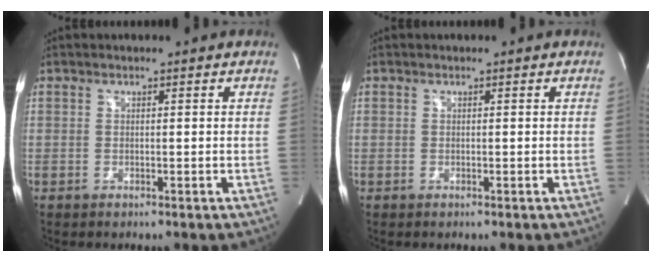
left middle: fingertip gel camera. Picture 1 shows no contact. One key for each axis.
{"total": 0.0}